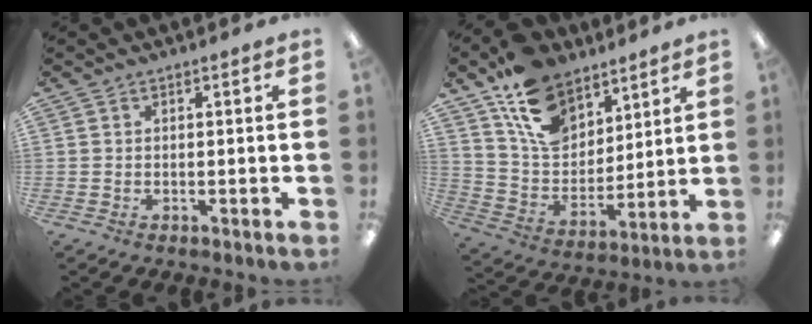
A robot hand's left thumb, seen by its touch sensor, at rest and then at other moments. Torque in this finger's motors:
{"motor_torque": [1.70, 1.13, 1.44, -1.38, 0.19]}